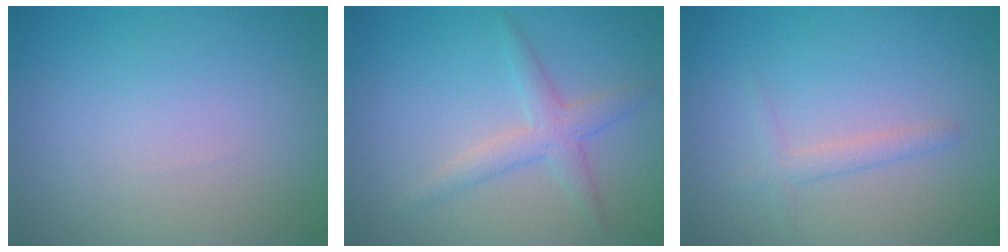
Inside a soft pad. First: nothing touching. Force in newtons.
{"total": 2.6, "press": 2.6, "slide": 0.2}
{"total": 1.5, "press": 1.5, "slide": 0.1}